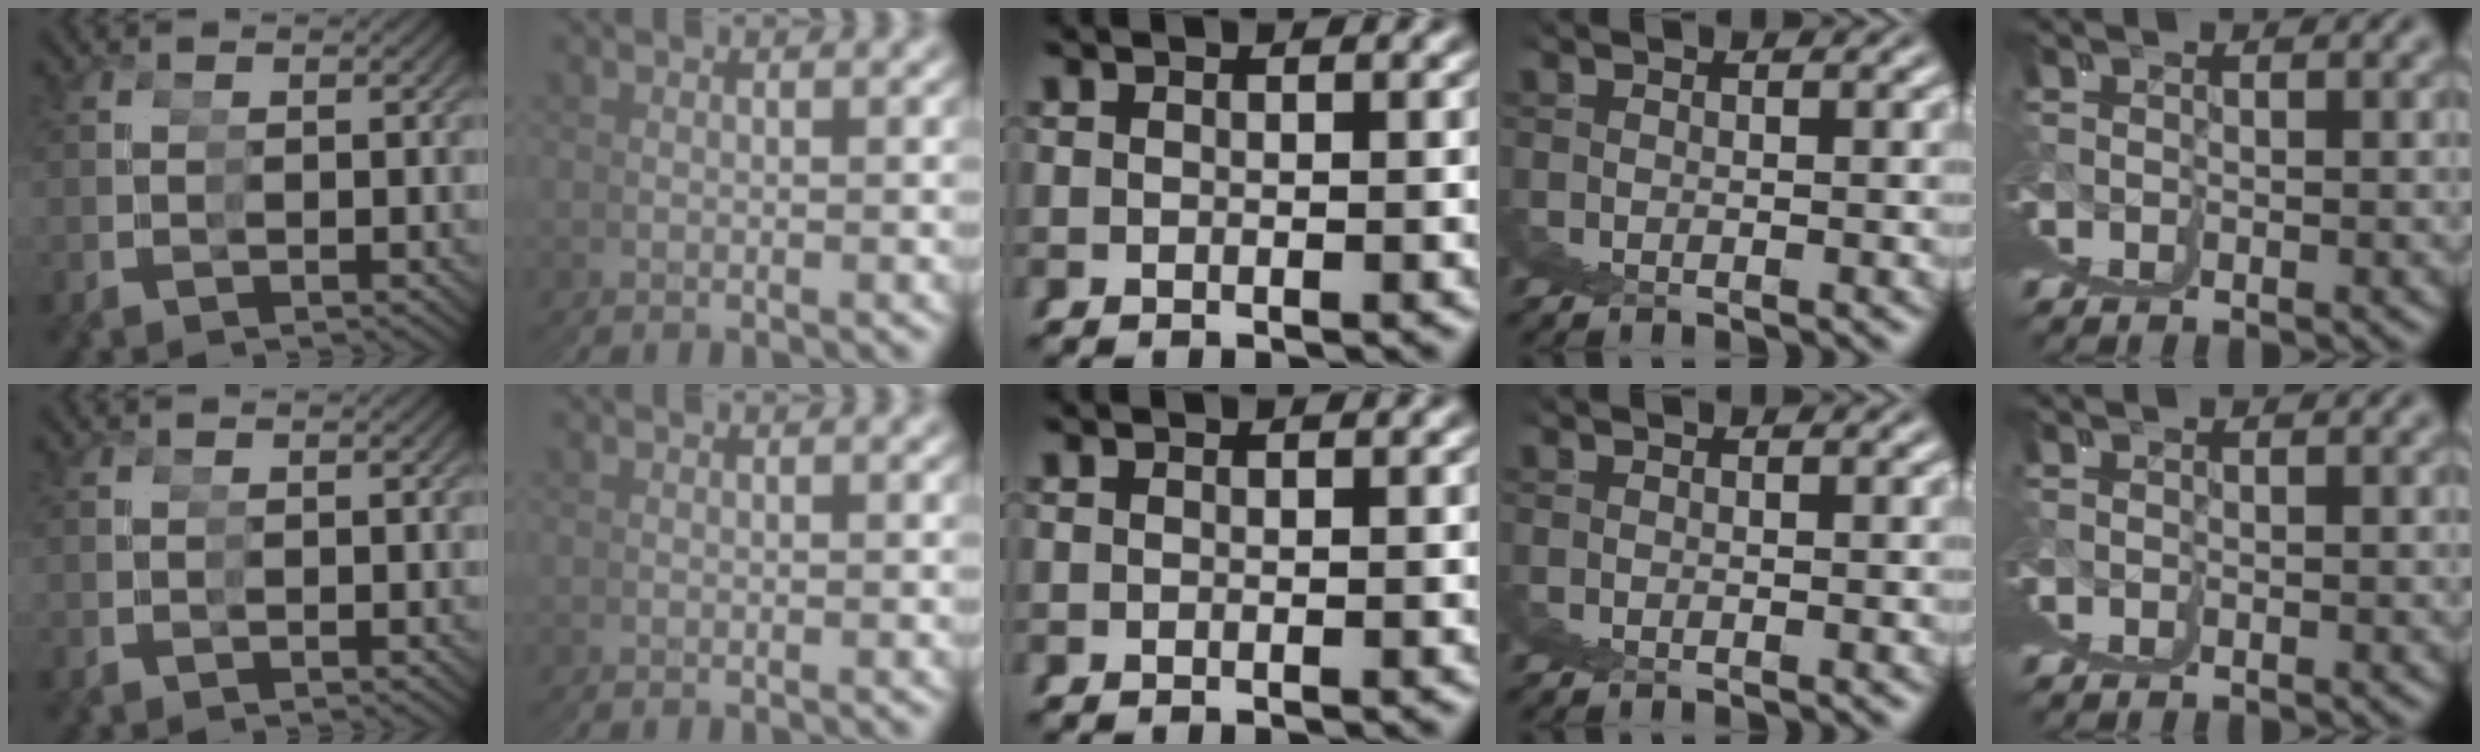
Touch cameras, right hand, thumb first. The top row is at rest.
{}